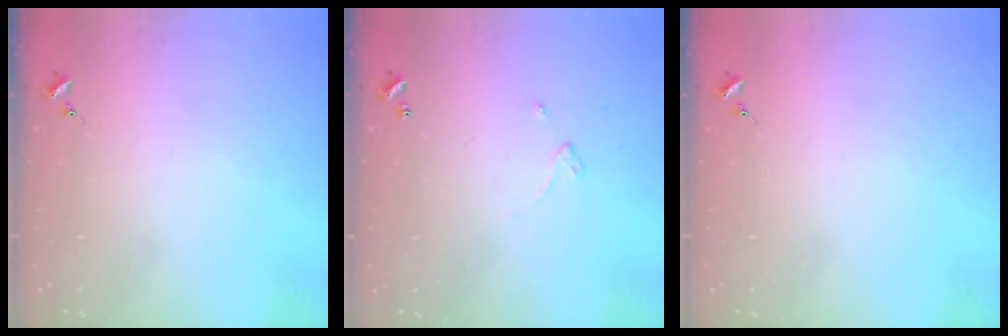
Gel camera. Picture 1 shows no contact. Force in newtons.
{"total": 2.4, "press": 2.4, "slide": 0.2}
{"total": 0.0}